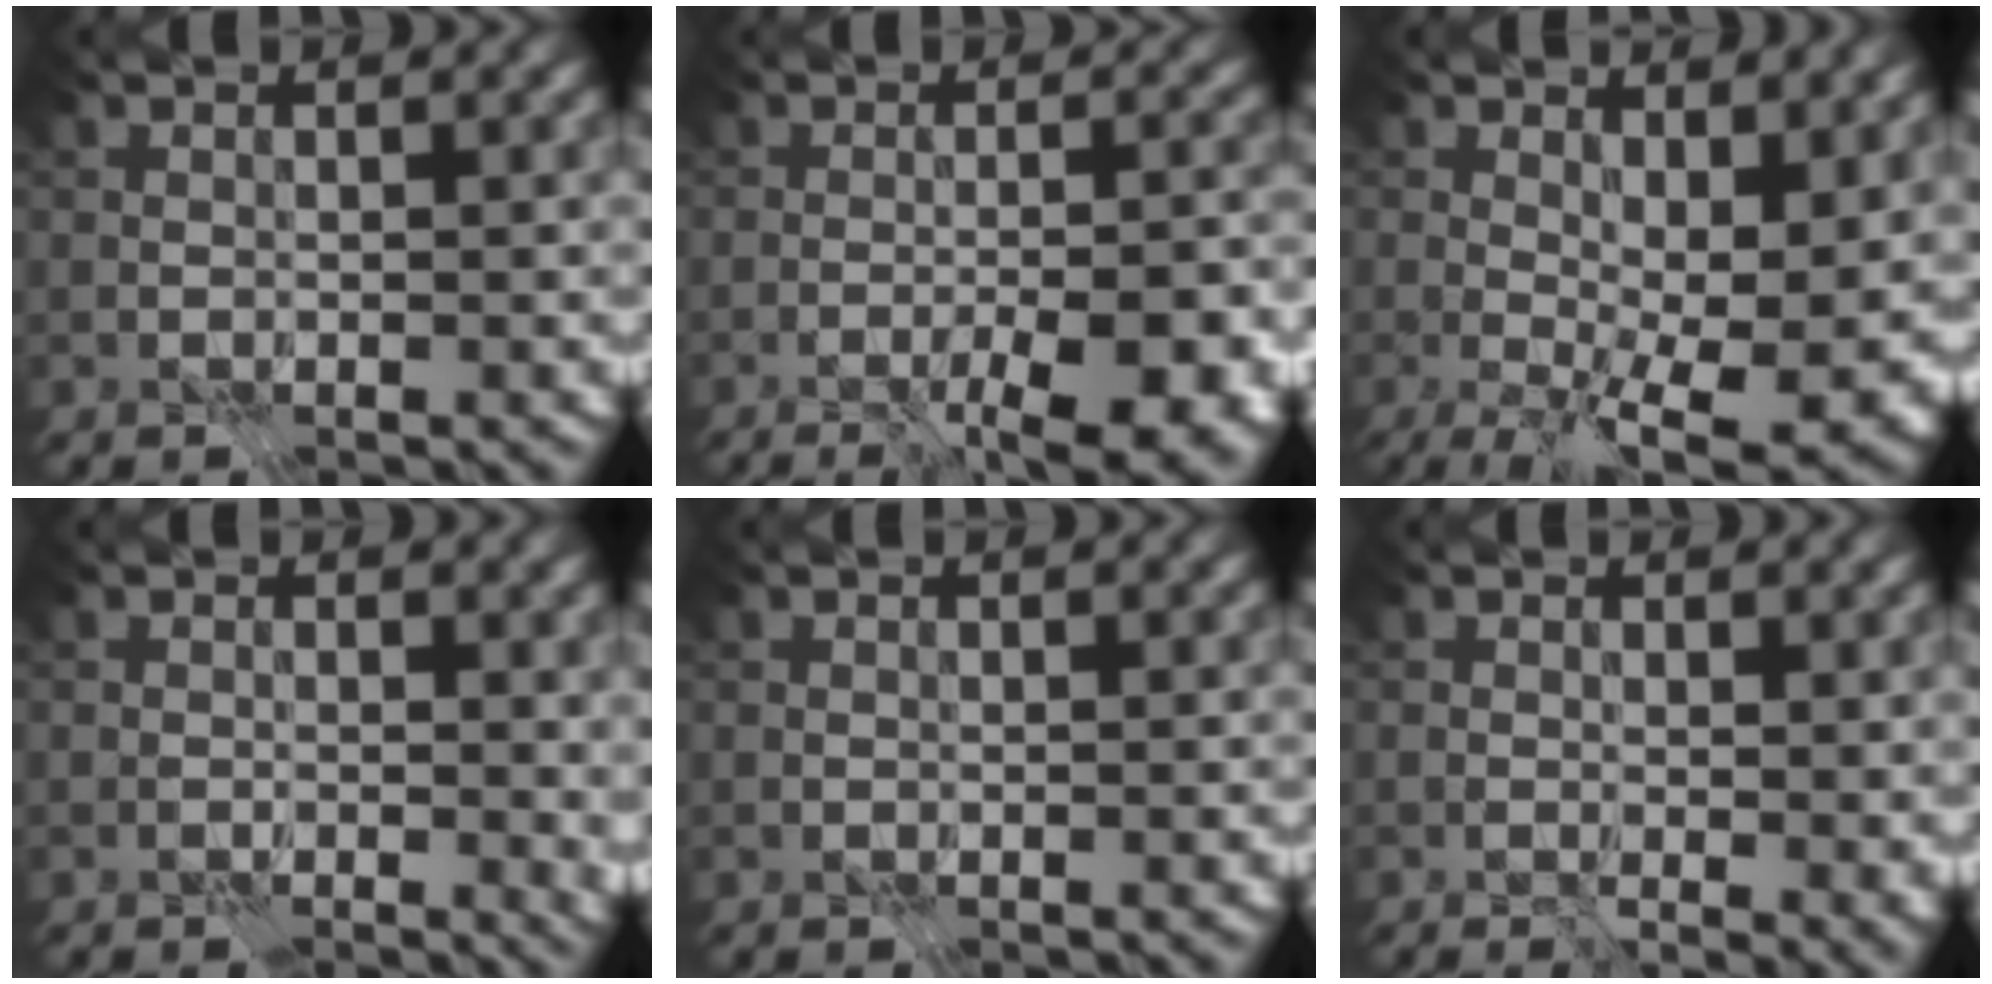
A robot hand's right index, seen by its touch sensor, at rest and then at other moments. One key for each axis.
{"total": 7.4, "fx": -3.4, "fy": 1.4, "fz": 6.4, "tx": -0.087, "ty": -0.004, "tz": -0.042}
{"total": 12.7, "fx": 0.3, "fy": 6.0, "fz": 11.2, "tx": -0.156, "ty": -0.019, "tz": 0.037}
{"total": 2.0, "fx": 0.3, "fy": 1.1, "fz": 1.6, "tx": -0.012, "ty": -0.005, "tz": 0.005}
{"total": 0.0}
{"total": 2.8, "fx": 0.3, "fy": 1.2, "fz": 2.5, "tx": -0.031, "ty": -0.008, "tz": 0.006}